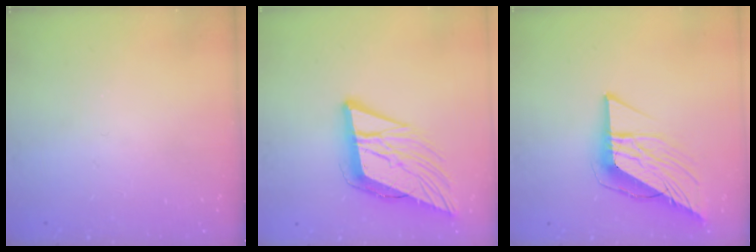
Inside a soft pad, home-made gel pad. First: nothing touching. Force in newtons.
{"total": 13.5, "press": 12.9, "slide": 3.8}
{"total": 11.4, "press": 11.3, "slide": 1.3}